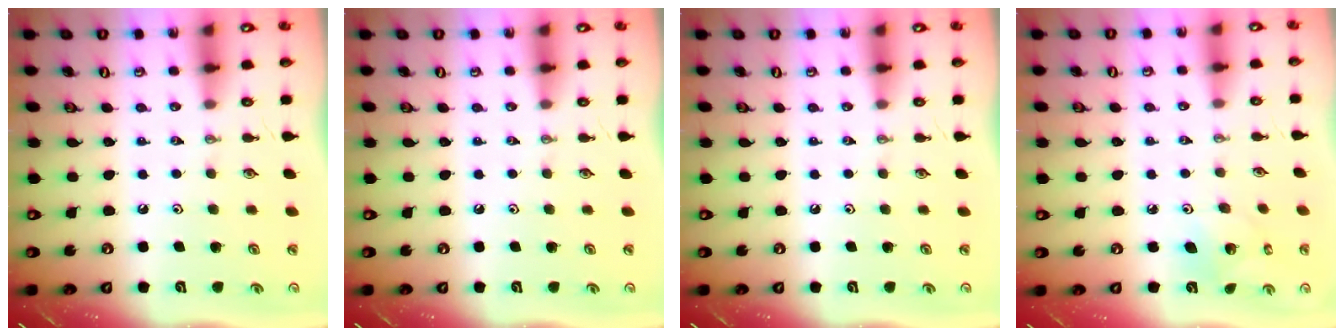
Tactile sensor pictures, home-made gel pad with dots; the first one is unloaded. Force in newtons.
{"total": 0.0}
{"total": 0.0}
{"total": 5.2, "press": 5.2, "slide": 0.4}